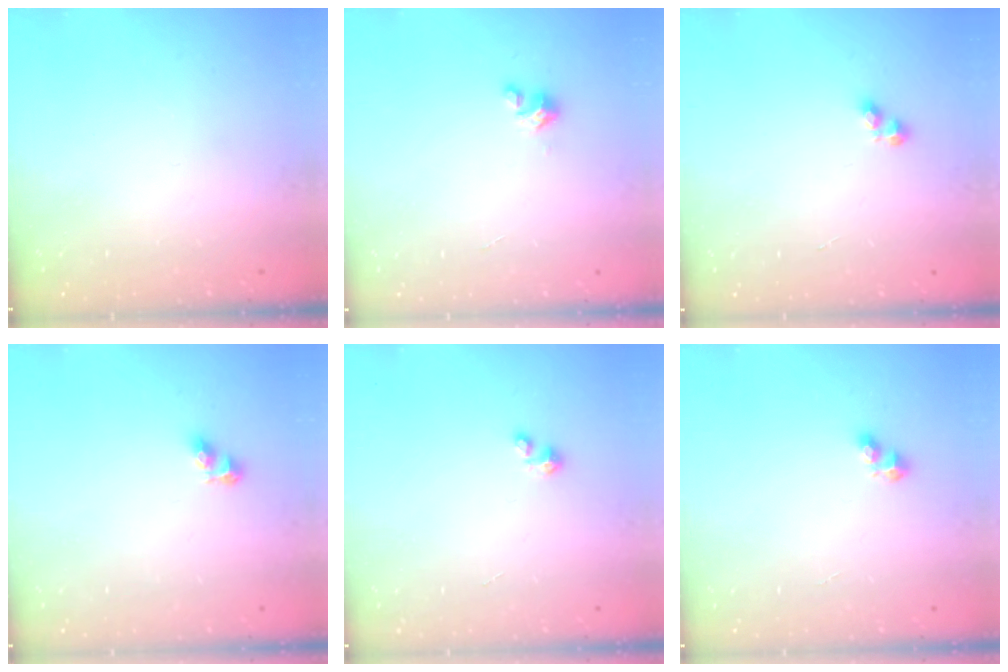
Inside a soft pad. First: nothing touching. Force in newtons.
{"total": 2.9, "press": 2.9, "slide": 0.3}
{"total": 2.1, "press": 2.0, "slide": 0.3}
{"total": 5.4, "press": 5.4, "slide": 0.4}
{"total": 1.4, "press": 1.4, "slide": 0.2}
{"total": 3.1, "press": 3.1, "slide": 0.4}